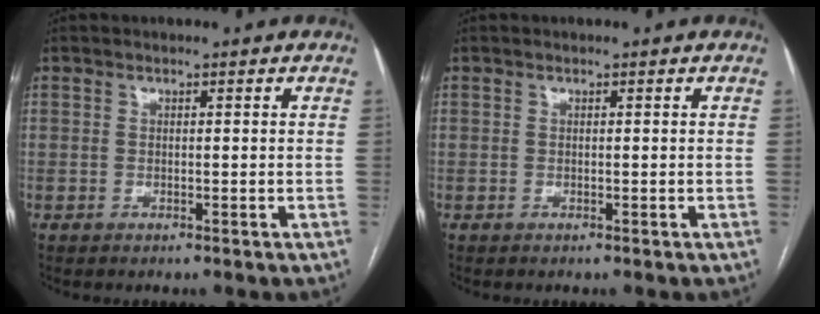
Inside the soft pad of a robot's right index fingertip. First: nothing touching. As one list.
[{"total": 0.0}]